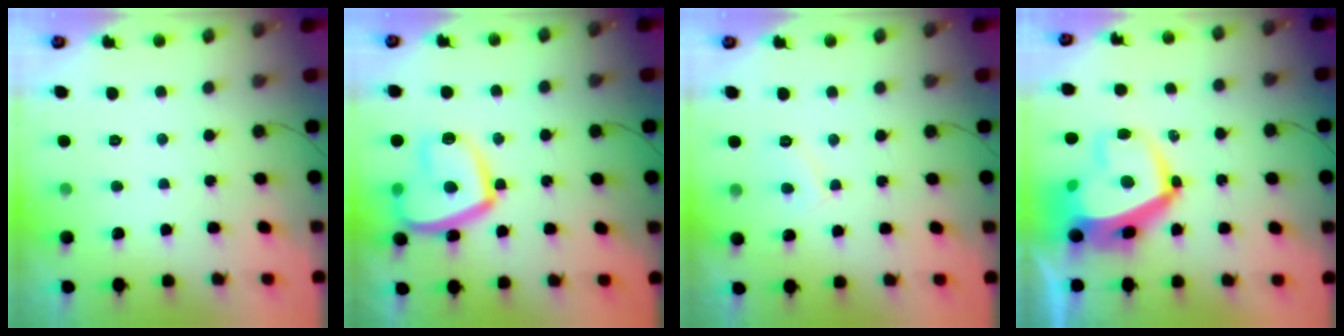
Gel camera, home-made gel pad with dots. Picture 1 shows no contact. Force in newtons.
{"total": 16.7, "press": 16.6, "slide": 2.0}
{"total": 5.5, "press": 5.5, "slide": 0.6}
{"total": 15.4, "press": 15.4, "slide": 1.2}